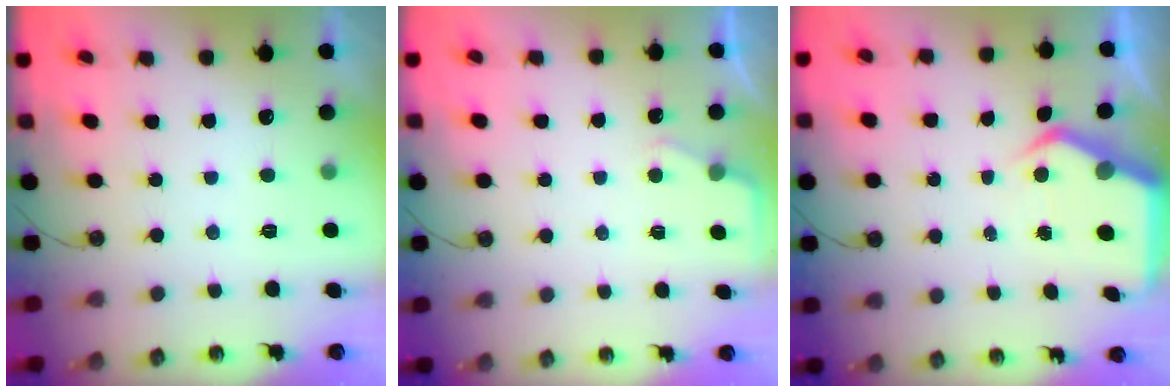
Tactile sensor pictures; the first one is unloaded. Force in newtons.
{"total": 3.1, "press": 3.0, "slide": 0.5}
{"total": 4.8, "press": 4.8, "slide": 0.3}